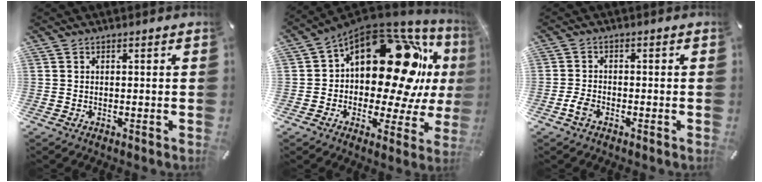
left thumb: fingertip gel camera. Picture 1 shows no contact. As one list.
[{"total": 23.4, "force": [5.2, 13.6, 18.4], "torque": [-0.259, -0.046, 0.093]}, {"total": 3.1, "force": [-1.7, 1.8, 1.8], "torque": [-0.043, 0.003, -0.035]}]